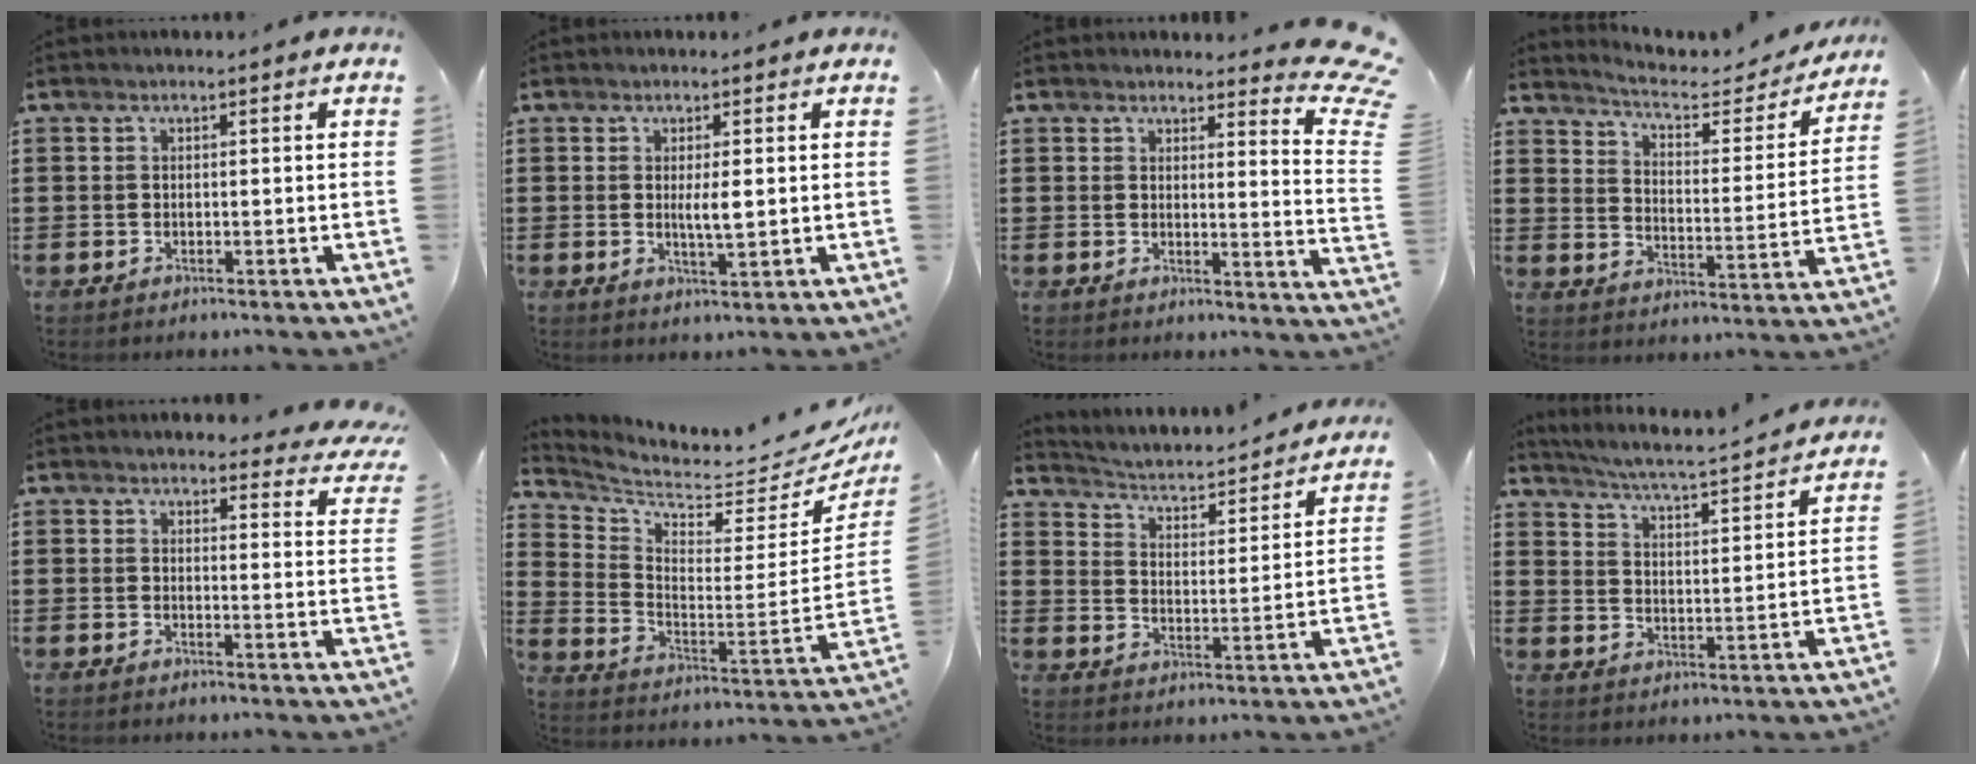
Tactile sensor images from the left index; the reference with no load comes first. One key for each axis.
{"total": 3.2, "fx": 0.4, "fy": 0.6, "fz": 3.1, "tx": -0.051, "ty": -0.007, "tz": 0.004}
{"total": 5.2, "fx": 4.3, "fy": 0.5, "fz": 2.9, "tx": -0.033, "ty": -0.032, "tz": 0.070}
{"total": 4.2, "fx": 3.5, "fy": 0.9, "fz": 2.1, "tx": -0.061, "ty": -0.023, "tz": 0.051}
{"total": 3.9, "fx": 3.7, "fy": 0.5, "fz": 1.1, "tx": -0.021, "ty": -0.020, "tz": 0.063}
{"total": 4.2, "fx": 3.9, "fy": 0.7, "fz": 1.4, "tx": -0.057, "ty": -0.058, "tz": 0.061}
{"total": 2.2, "fx": 2.1, "fy": 0.3, "fz": 0.7, "tx": -0.031, "ty": -0.031, "tz": 0.022}
{"total": 3.9, "fx": 3.7, "fy": -0.5, "fz": 1.4, "tx": -0.047, "ty": -0.038, "tz": 0.053}